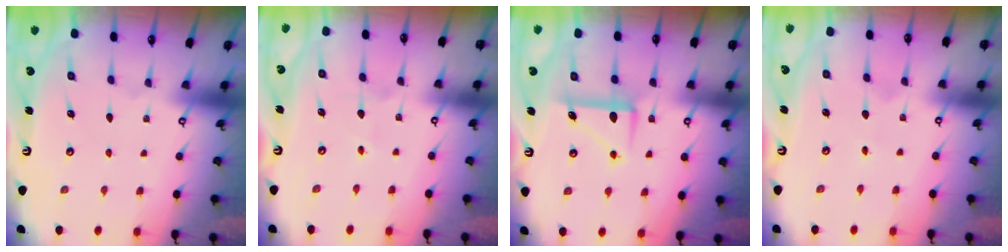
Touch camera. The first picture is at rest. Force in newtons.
{"total": 2.2, "press": 2.0, "slide": 0.8}
{"total": 7.7, "press": 7.6, "slide": 1.2}
{"total": 2.7, "press": 2.7, "slide": 0.2}